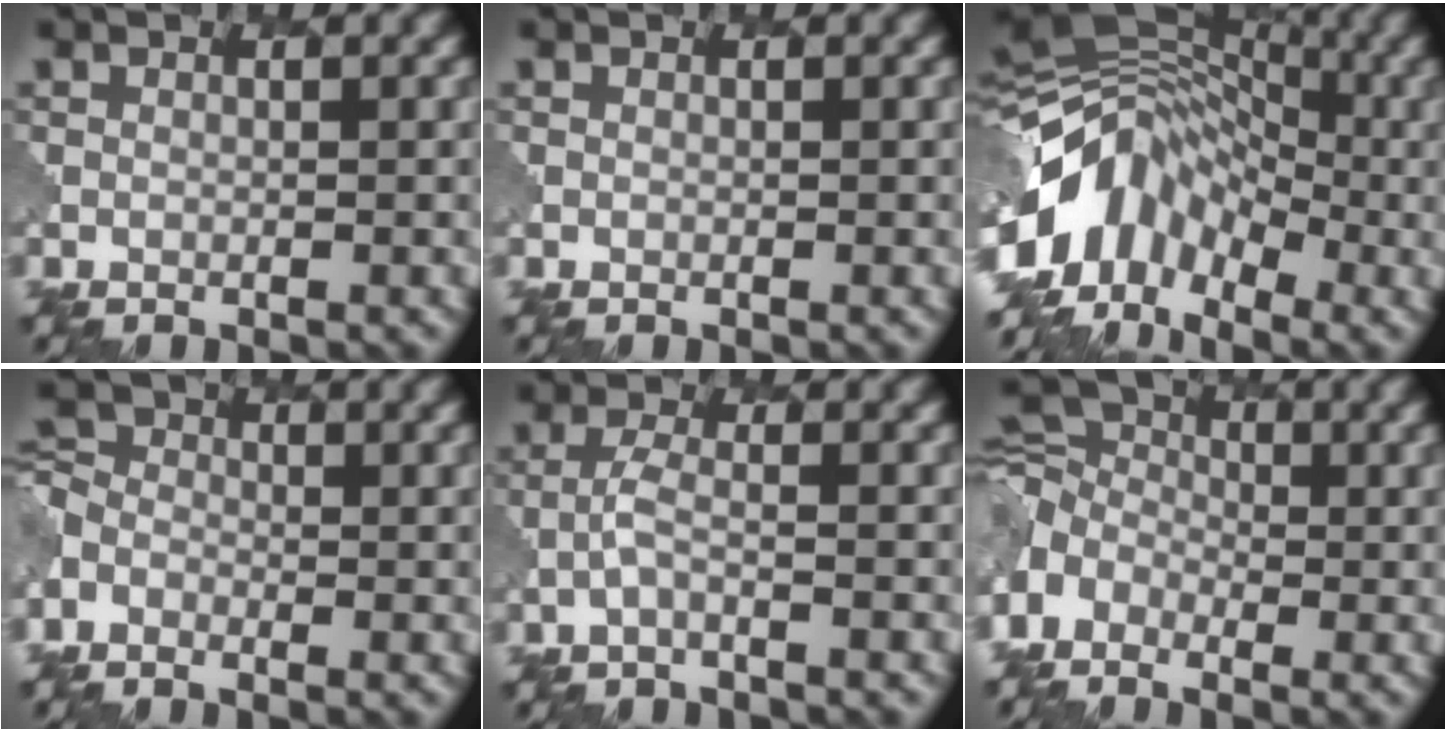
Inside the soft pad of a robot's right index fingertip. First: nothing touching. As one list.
[{"total": 0.0}, {"total": 10.9, "force": [-3.8, 7.5, 6.9], "torque": [-0.122, 0.006, -0.083]}, {"total": 3.2, "force": [-1.7, 2.3, 1.4], "torque": [-0.023, 0.002, -0.038]}, {"total": 1.4, "force": [-0.6, 0.1, 1.3], "torque": [-0.029, 0.003, -0.020]}, {"total": 4.8, "force": [-1.6, 3.5, 2.9], "torque": [-0.062, 0.001, -0.036]}]